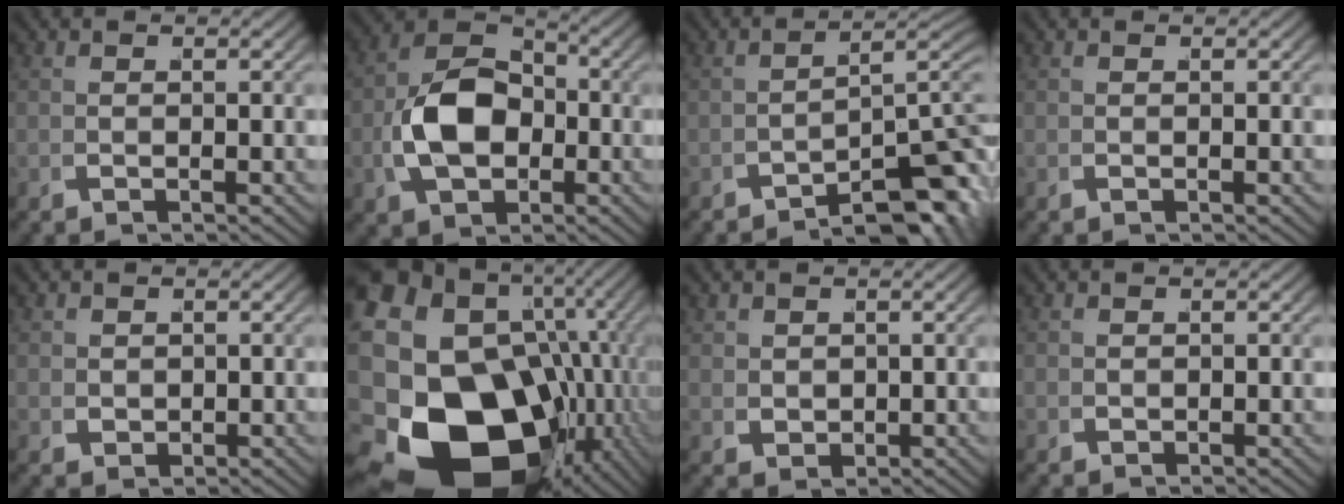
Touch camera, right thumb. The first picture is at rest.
{"total": 9.4, "force": [-0.4, 6.6, 6.6], "torque": [-0.152, -0.017, 0.005]}
{"total": 10.5, "force": [-3.7, 5.3, 8.2], "torque": [-0.109, -0.025, -0.043]}
{"total": 0.0}
{"total": 1.9, "force": [0.5, 1.7, 0.7], "torque": [-0.021, -0.011, 0.018]}
{"total": 28.2, "force": [-5.1, 20.2, 19.1], "torque": [-0.360, -0.090, -0.043]}
{"total": 2.2, "force": [0.8, 1.8, 0.9], "torque": [-0.027, -0.014, 0.031]}
{"total": 0.5, "force": [0.3, 0.4, 0.0], "torque": [-0.005, -0.004, 0.009]}